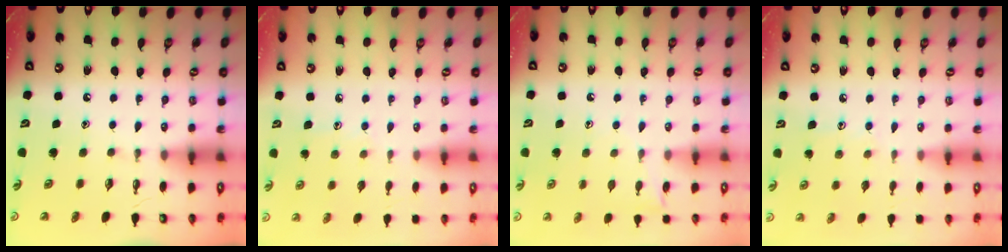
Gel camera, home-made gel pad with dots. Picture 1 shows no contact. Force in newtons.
{"total": 6.5, "press": 6.5, "slide": 0.6}
{"total": 5.7, "press": 5.6, "slide": 0.6}
{"total": 6.5, "press": 6.5, "slide": 0.6}